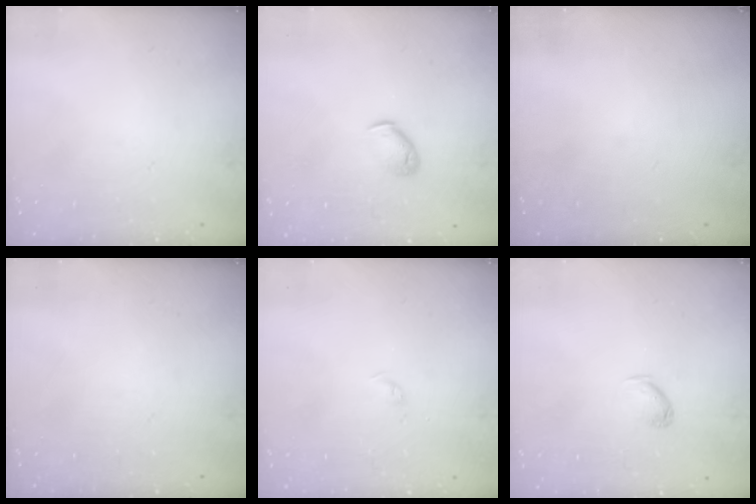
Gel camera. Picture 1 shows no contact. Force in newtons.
{"total": 5.1, "press": 5.0, "slide": 1.1}
{"total": 0.0}
{"total": 0.0}
{"total": 2.4, "press": 2.3, "slide": 0.3}
{"total": 4.1, "press": 4.0, "slide": 0.7}